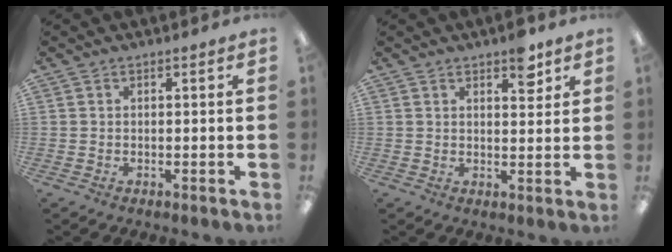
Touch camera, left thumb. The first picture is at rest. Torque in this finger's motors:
{"motor_torque": [0.61, 0.11, 0.39, -0.15, 0.13]}